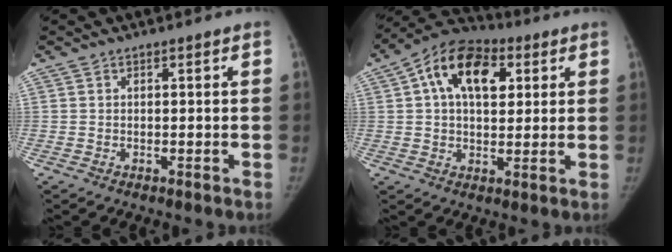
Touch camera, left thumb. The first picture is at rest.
{"total": 14.7, "force": [4.8, 8.9, 10.7], "torque": [-0.152, 0.012, 0.069]}